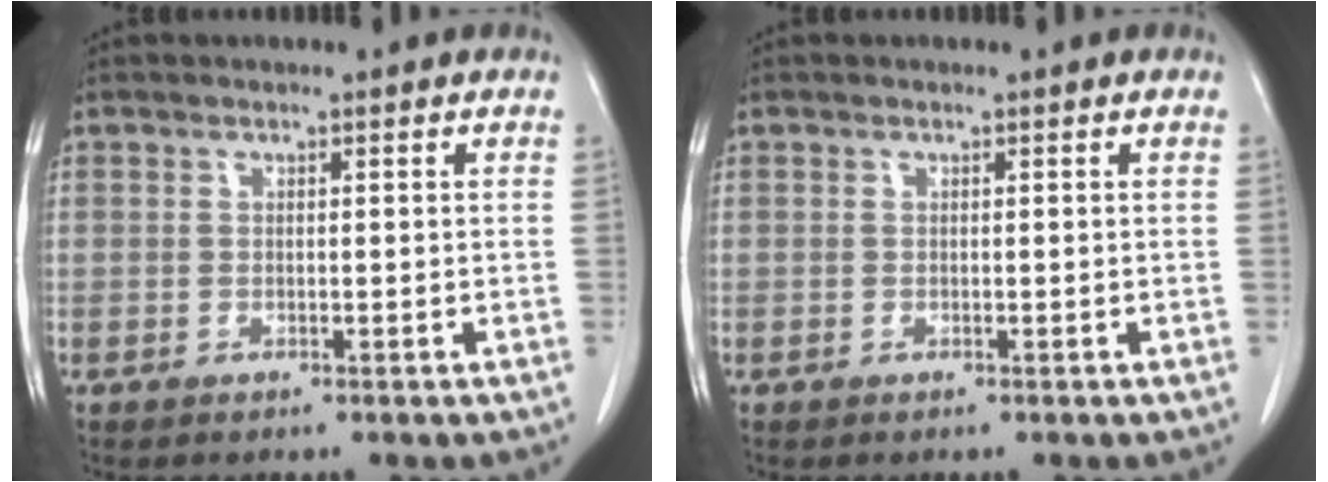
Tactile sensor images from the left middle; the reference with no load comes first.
{"total": 0.0}